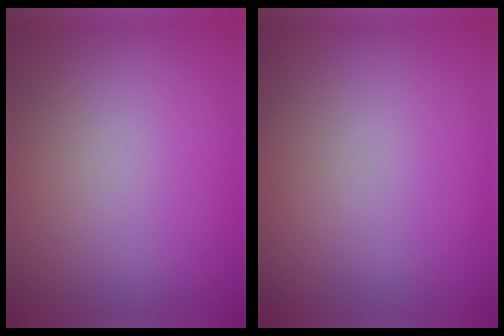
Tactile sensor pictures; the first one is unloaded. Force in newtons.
{"total": 0.0}